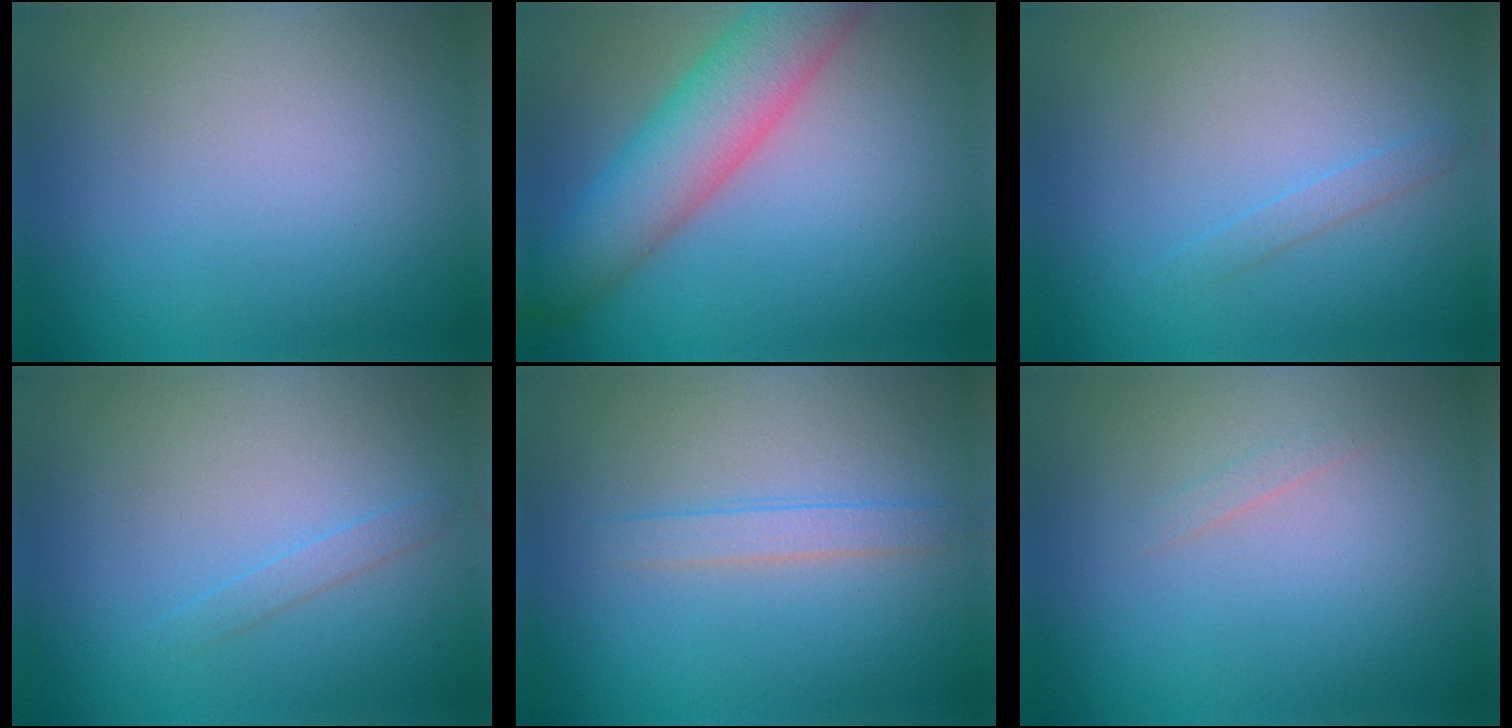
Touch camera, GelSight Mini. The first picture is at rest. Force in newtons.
{"total": 7.7, "press": 7.7, "slide": 0.3}
{"total": 0.9, "press": 0.9, "slide": 0.1}
{"total": 0.9, "press": 0.9, "slide": 0.1}
{"total": 1.8, "press": 1.7, "slide": 0.2}
{"total": 0.6, "press": 0.6, "slide": 0.0}